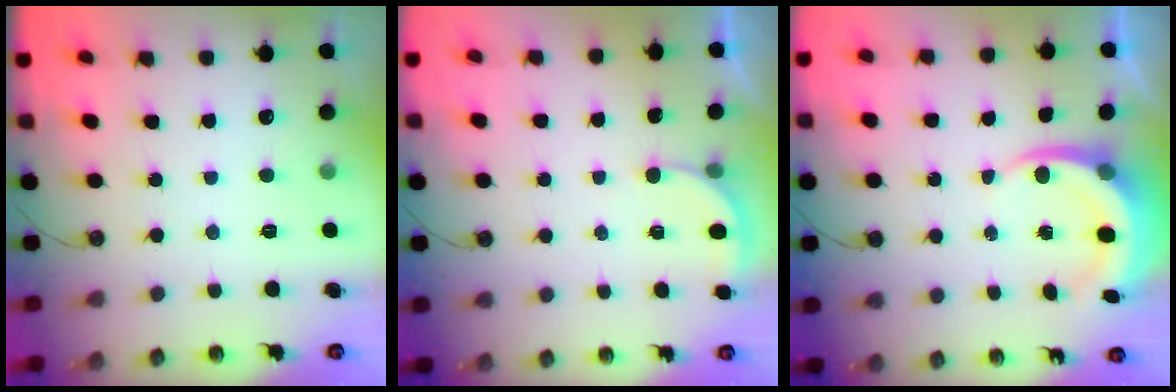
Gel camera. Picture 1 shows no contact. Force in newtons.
{"total": 2.0, "press": 2.0, "slide": 0.1}
{"total": 6.9, "press": 6.7, "slide": 1.7}